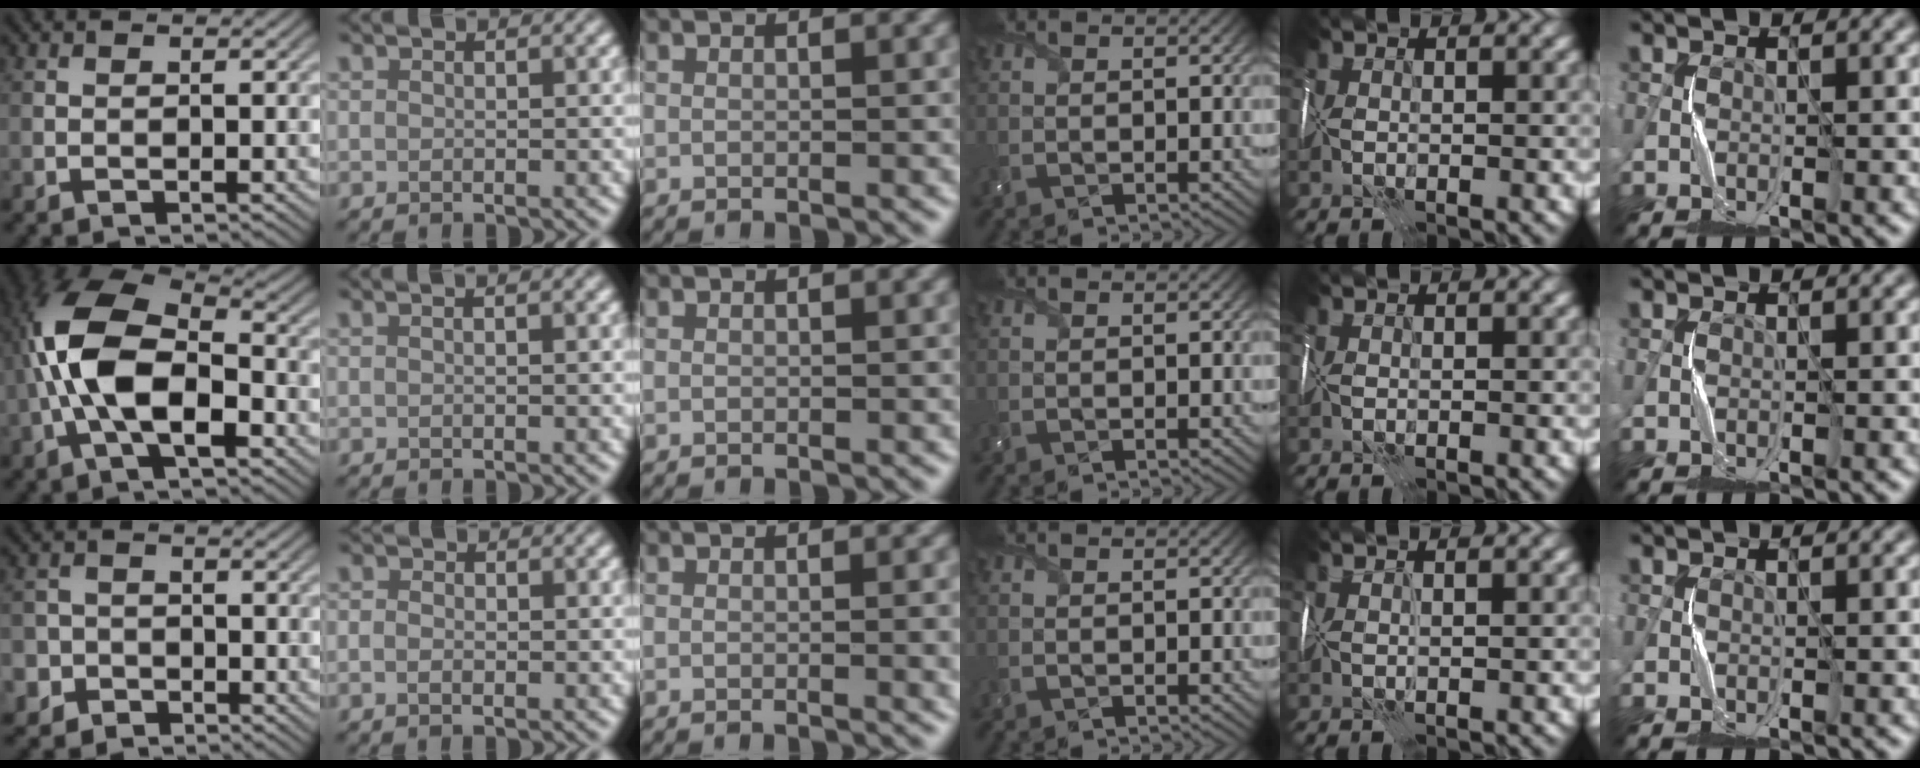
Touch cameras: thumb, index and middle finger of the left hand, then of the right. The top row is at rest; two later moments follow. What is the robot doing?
{"motion": "wrap", "object": "scarf"}